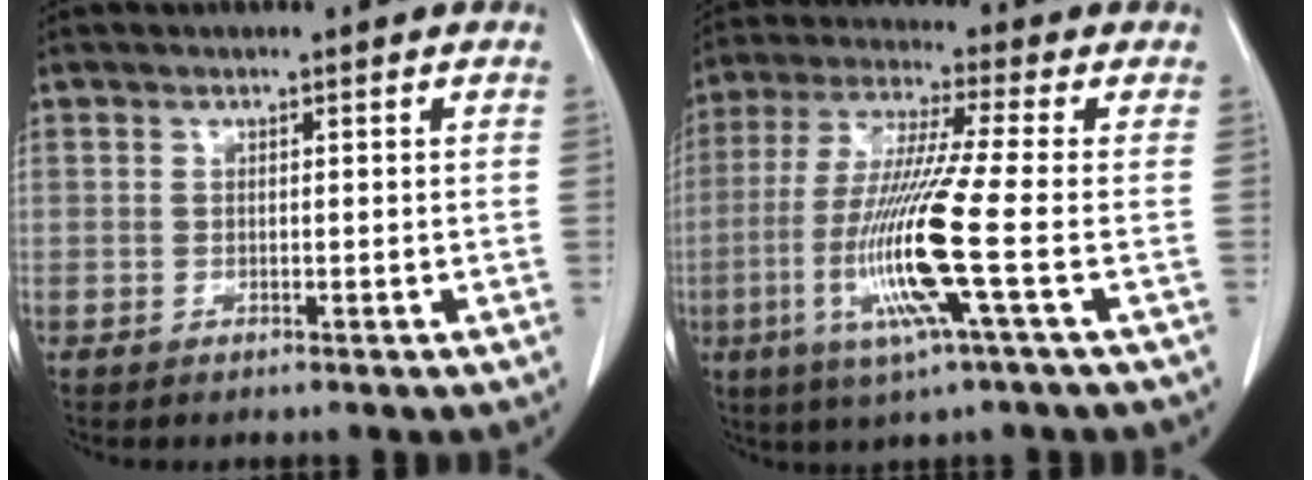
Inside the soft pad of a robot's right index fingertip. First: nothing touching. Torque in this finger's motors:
{"motor_torque": [2.14, 0.00, 1.05, 0.21]}